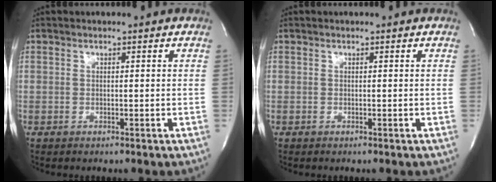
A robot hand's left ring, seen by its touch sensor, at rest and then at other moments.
{"total": 0.0}